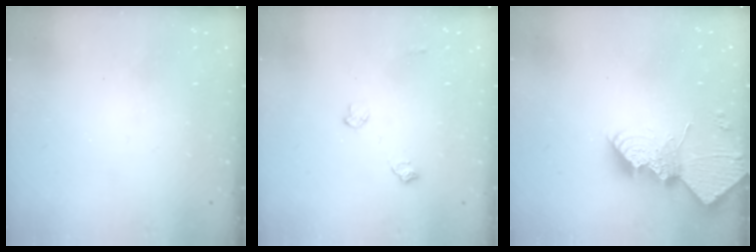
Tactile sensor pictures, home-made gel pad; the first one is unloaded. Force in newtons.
{"total": 6.4, "press": 6.3, "slide": 0.9}
{"total": 14.2, "press": 14.2, "slide": 0.9}